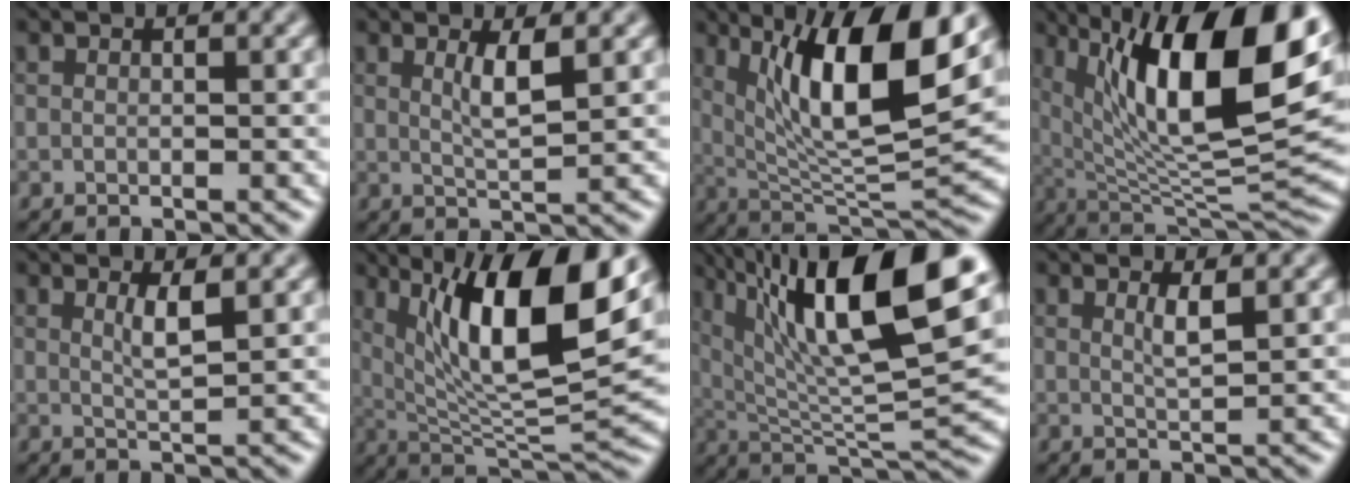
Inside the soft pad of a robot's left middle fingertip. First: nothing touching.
{"total": 2.5, "force": [0.9, 0.4, 2.3], "torque": [-0.042, -0.003, 0.016]}
{"total": 11.9, "force": [4.6, 3.0, 10.6], "torque": [-0.167, -0.008, 0.085]}
{"total": 15.9, "force": [5.8, 5.3, 13.8], "torque": [-0.221, -0.003, 0.099]}
{"total": 2.0, "force": [0.8, 0.3, 1.8], "torque": [-0.034, -0.002, 0.012]}
{"total": 13.1, "force": [5.1, 3.6, 11.6], "torque": [-0.186, -0.003, 0.093]}
{"total": 15.3, "force": [6.6, 3.9, 13.2], "torque": [-0.226, 0.012, 0.118]}
{"total": 1.6, "force": [0.7, 0.2, 1.4], "torque": [-0.028, -0.002, 0.010]}